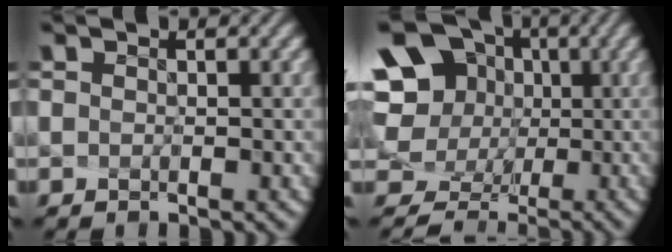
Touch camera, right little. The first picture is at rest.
{"total": 12.5, "force": [2.9, 10.8, 5.5], "torque": [-0.160, 0.029, 0.042]}